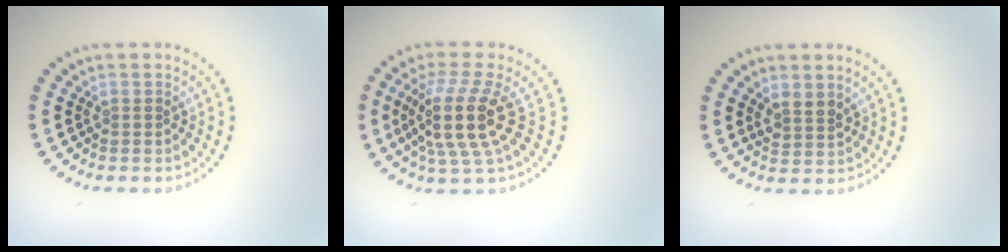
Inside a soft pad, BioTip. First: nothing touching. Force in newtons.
{"total": 4.9, "press": 3.7, "slide": 3.2}
{"total": 1.7, "press": 1.4, "slide": 0.9}